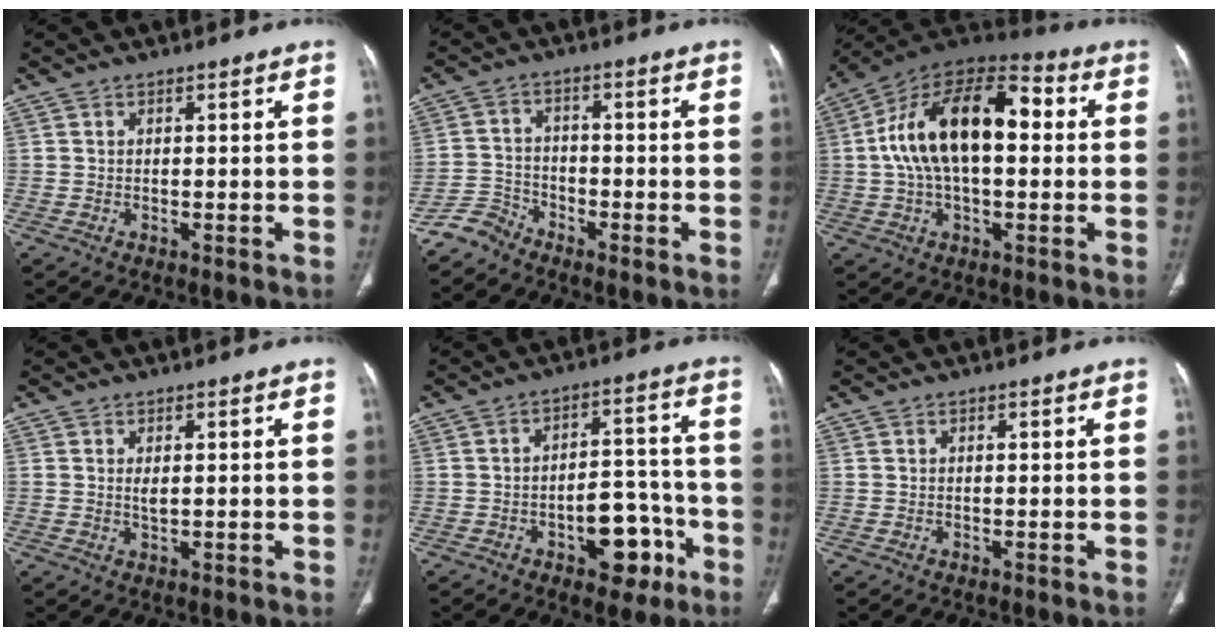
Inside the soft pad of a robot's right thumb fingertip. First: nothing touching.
{"total": 4.1, "force": [-3.8, 1.5, -0.2], "torque": [0.011, 0.018, -0.084]}
{"total": 20.2, "force": [2.3, 10.8, 17.0], "torque": [-0.288, 0.041, 0.029]}
{"total": 1.3, "force": [0.4, 0.5, 1.1], "torque": [-0.022, -0.005, 0.010]}
{"total": 11.0, "force": [-4.9, 6.1, 7.6], "torque": [-0.070, 0.048, -0.064]}
{"total": 0.0}